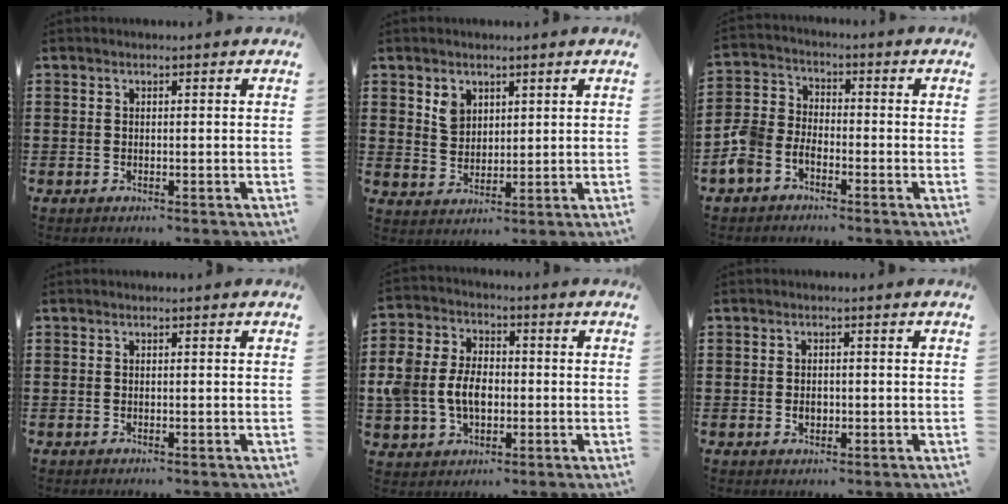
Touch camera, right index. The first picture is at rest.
{"total": 3.8, "force": [2.2, 2.9, 1.2], "torque": [-0.025, 0.007, 0.040]}
{"total": 4.4, "force": [-3.3, 2.6, 1.3], "torque": [-0.058, -0.004, -0.075]}
{"total": 0.0}
{"total": 7.9, "force": [-0.9, 5.9, 5.1], "torque": [-0.136, 0.005, -0.023]}
{"total": 1.5, "force": [-0.3, 1.0, 1.1], "torque": [-0.024, 0.004, -0.006]}